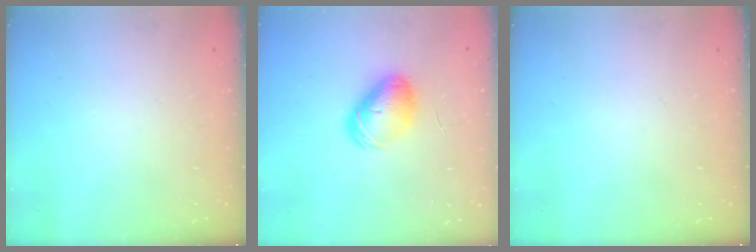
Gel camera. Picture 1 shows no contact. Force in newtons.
{"total": 8.6, "press": 8.5, "slide": 1.3}
{"total": 0.0}